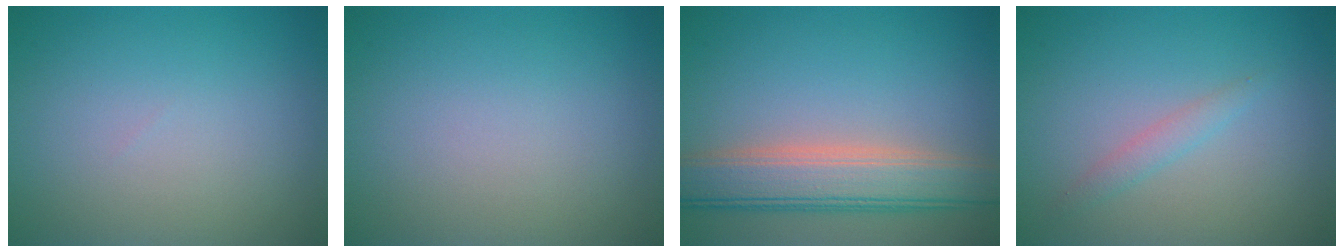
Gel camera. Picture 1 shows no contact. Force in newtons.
{"total": 0.0}
{"total": 6.3, "press": 6.3, "slide": 0.4}
{"total": 1.2, "press": 1.2, "slide": 0.0}